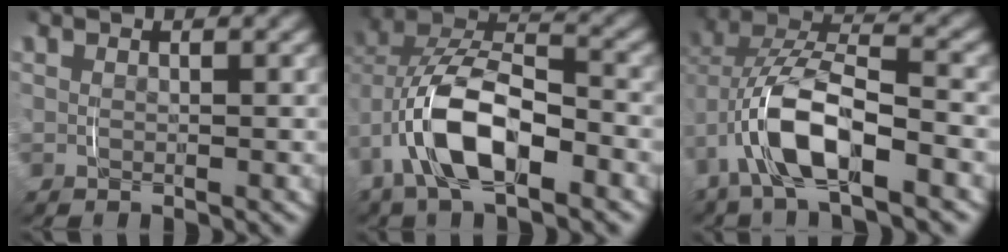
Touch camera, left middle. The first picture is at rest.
{"total": 7.6, "force": [-1.9, 4.7, 5.6], "torque": [-0.120, -0.003, -0.047]}
{"total": 5.7, "force": [-1.9, 2.7, 4.7], "torque": [-0.107, 0.002, -0.044]}